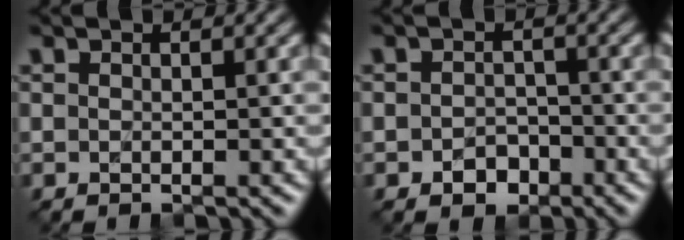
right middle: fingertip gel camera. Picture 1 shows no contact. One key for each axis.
{"total": 2.2, "fx": -1.1, "fy": 1.6, "fz": 0.9, "tx": -0.011, "ty": 0.002, "tz": -0.020}